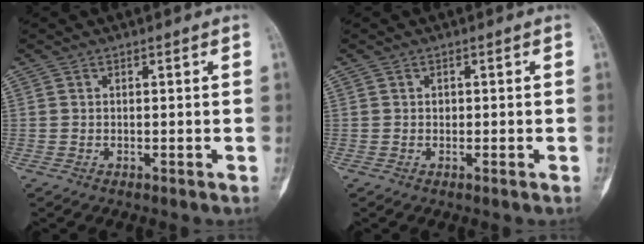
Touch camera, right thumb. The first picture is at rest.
{"total": 0.5, "force": [-0.1, 0.4, 0.3], "torque": [-0.004, -0.002, -0.003]}